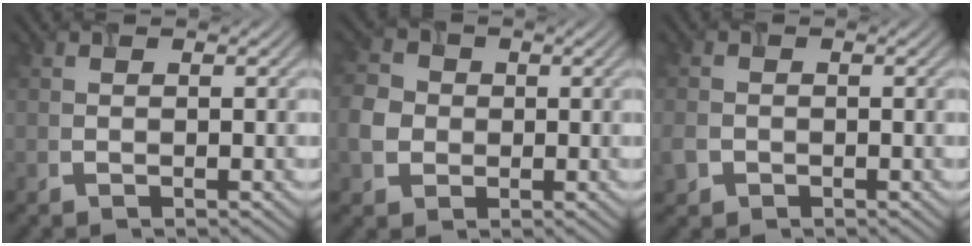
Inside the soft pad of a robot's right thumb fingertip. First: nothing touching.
{"total": 4.1, "force": [-0.4, 3.7, 1.7], "torque": [-0.047, 0.004, -0.015]}
{"total": 2.2, "force": [-0.8, 1.8, 0.8], "torque": [-0.027, -0.007, -0.020]}